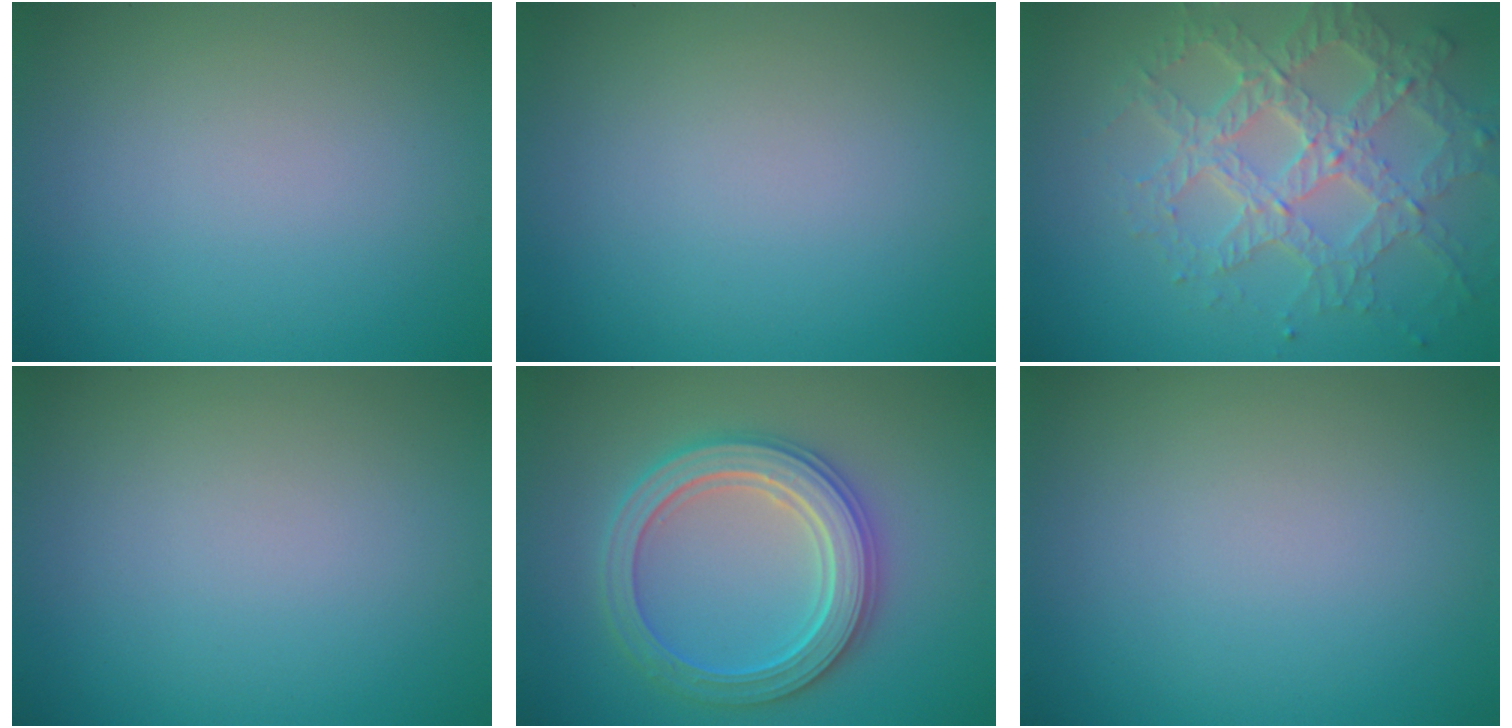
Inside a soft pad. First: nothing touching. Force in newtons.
{"total": 0.0}
{"total": 6.8, "press": 4.9, "slide": 4.7}
{"total": 0.0}
{"total": 5.4, "press": 5.3, "slide": 1.0}
{"total": 0.0}